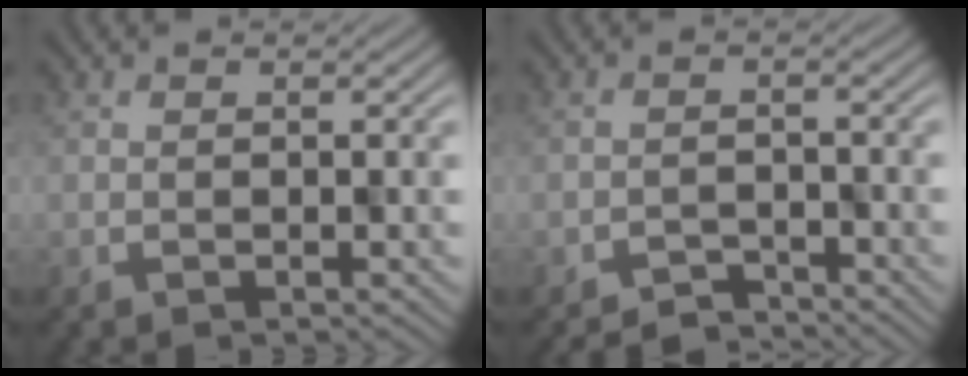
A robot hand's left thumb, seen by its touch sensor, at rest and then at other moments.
{"total": 3.6, "force": [-3.5, 0.7, 0.5], "torque": [-0.006, 0.000, -0.057]}